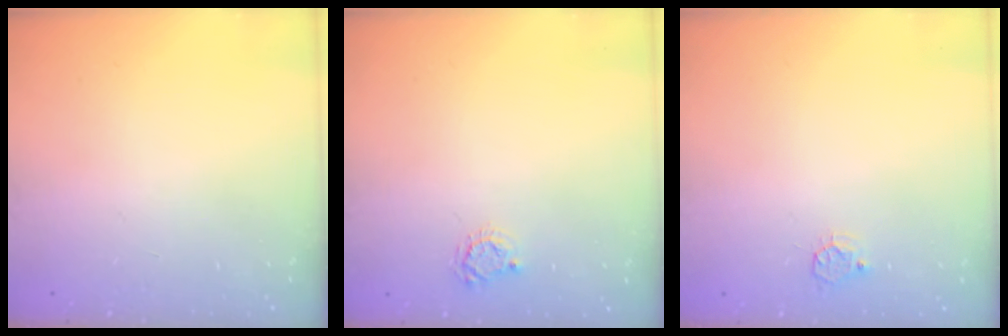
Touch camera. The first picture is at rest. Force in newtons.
{"total": 3.4, "press": 3.4, "slide": 0.4}
{"total": 3.6, "press": 3.5, "slide": 0.4}